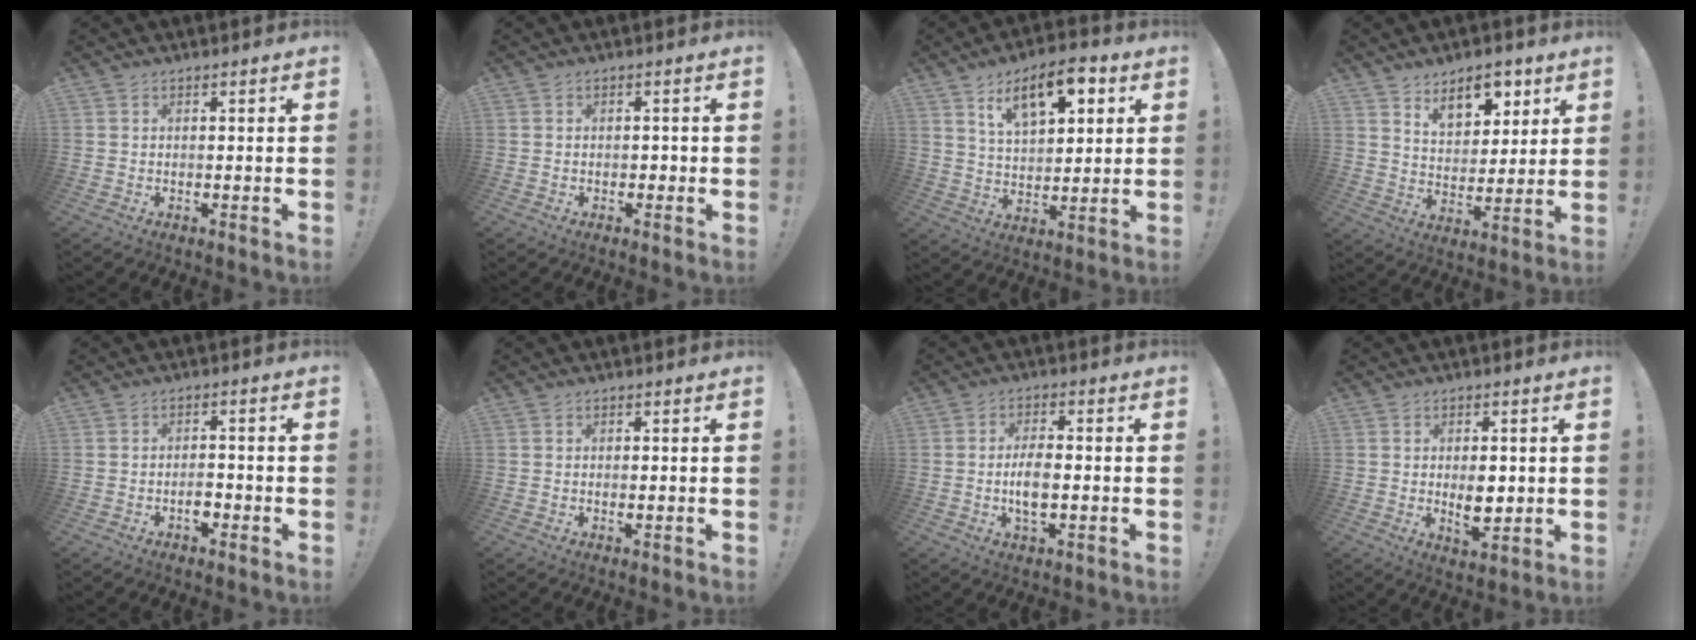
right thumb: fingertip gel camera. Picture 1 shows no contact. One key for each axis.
{"total": 1.4, "fx": -0.8, "fy": 1.0, "fz": 0.4, "tx": -0.012, "ty": 0.009, "tz": -0.014}
{"total": 13.6, "fx": 6.9, "fy": 6.3, "fz": 9.8, "tx": -0.151, "ty": -0.019, "tz": 0.118}
{"total": 11.1, "fx": 7.1, "fy": 6.4, "fz": 5.6, "tx": -0.061, "ty": -0.044, "tz": 0.129}
{"total": 3.6, "fx": -1.8, "fy": 2.0, "fz": 2.3, "tx": -0.036, "ty": 0.005, "tz": -0.031}
{"total": 0.6, "fx": 0.0, "fy": 0.2, "fz": 0.5, "tx": -0.018, "ty": 0.002, "tz": 0.002}
{"total": 6.9, "fx": -1.3, "fy": 2.7, "fz": 6.2, "tx": -0.133, "ty": -0.002, "tz": -0.026}
{"total": 7.0, "fx": -0.1, "fy": 3.9, "fz": 5.8, "tx": -0.090, "ty": -0.005, "tz": -0.001}